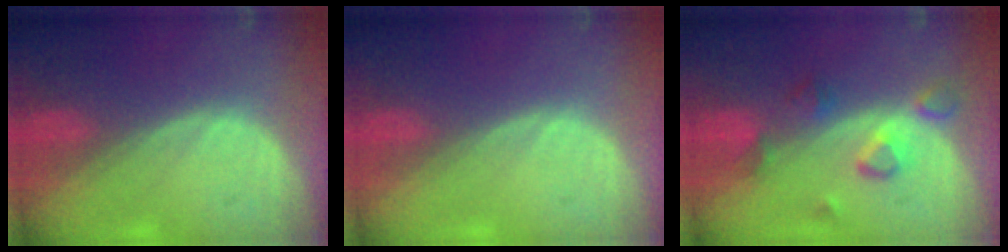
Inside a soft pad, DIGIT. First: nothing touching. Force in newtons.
{"total": 0.0}
{"total": 5.1, "press": 5.1, "slide": 0.7}